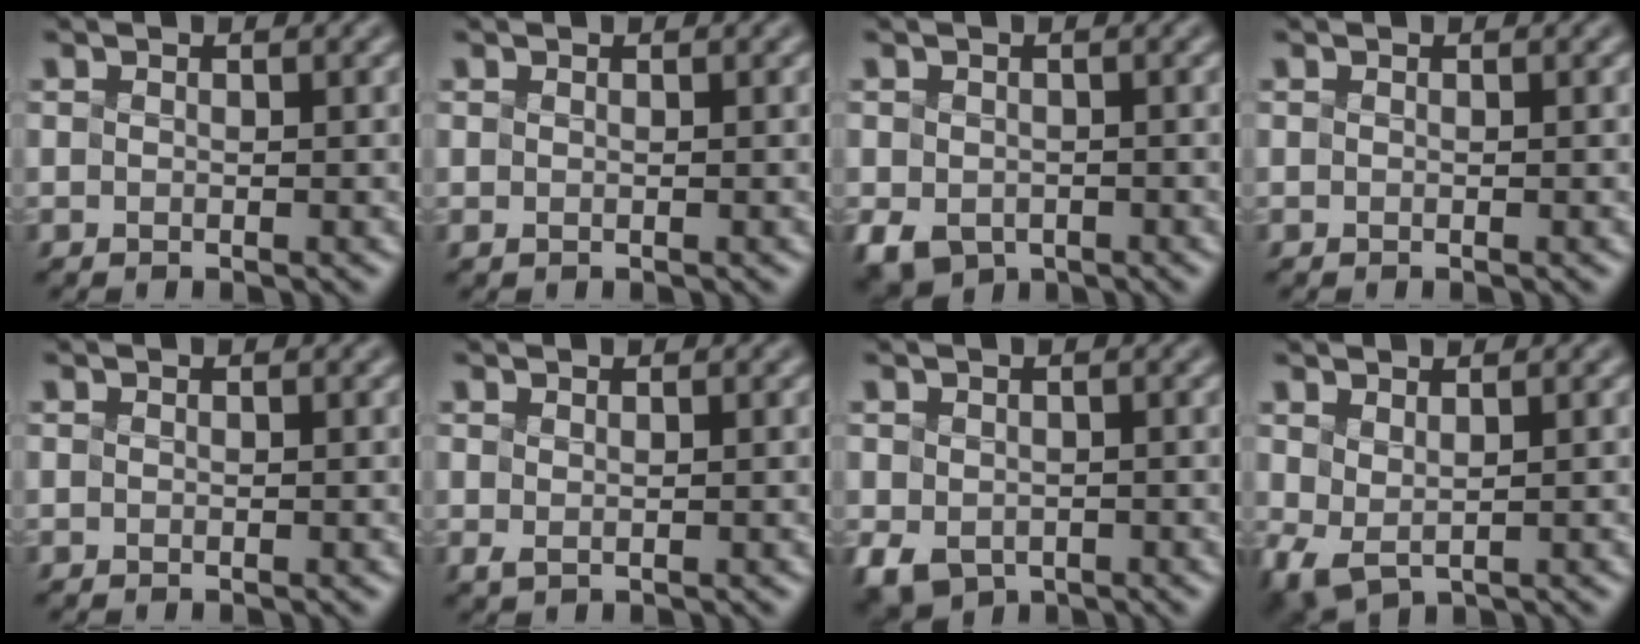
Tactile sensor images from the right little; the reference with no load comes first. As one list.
[{"total": 0.0}, {"total": 3.3, "force": [-1.4, 2.5, 1.7], "torque": [-0.036, -0.014, -0.024]}, {"total": 0.0}, {"total": 0.0}, {"total": 0.7, "force": [0.4, 0.2, 0.5], "torque": [-0.013, -0.001, 0.009]}, {"total": 3.2, "force": [-1.2, 2.4, 1.7], "torque": [-0.036, -0.011, -0.021]}, {"total": 2.3, "force": [0.6, 1.3, 1.9], "torque": [-0.050, -0.004, 0.016]}]